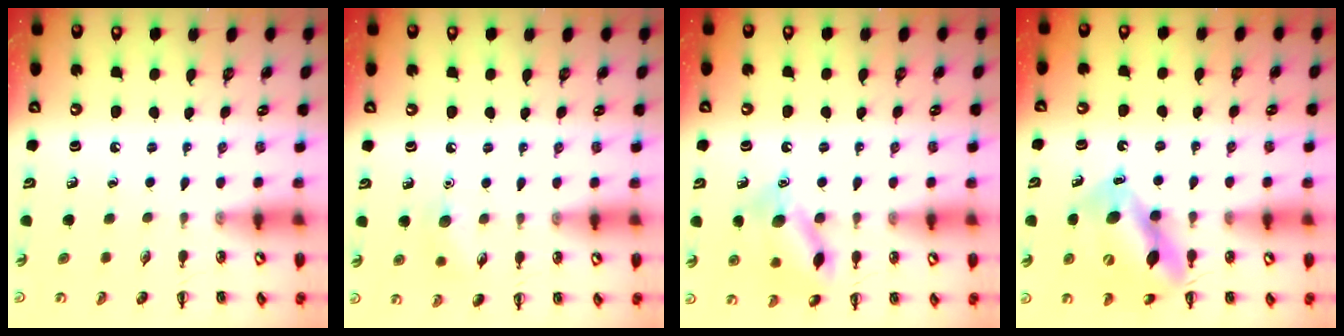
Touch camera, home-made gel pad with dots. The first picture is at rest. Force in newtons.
{"total": 6.6, "press": 6.4, "slide": 1.6}
{"total": 13.0, "press": 13.0, "slide": 0.8}
{"total": 11.7, "press": 11.3, "slide": 3.3}